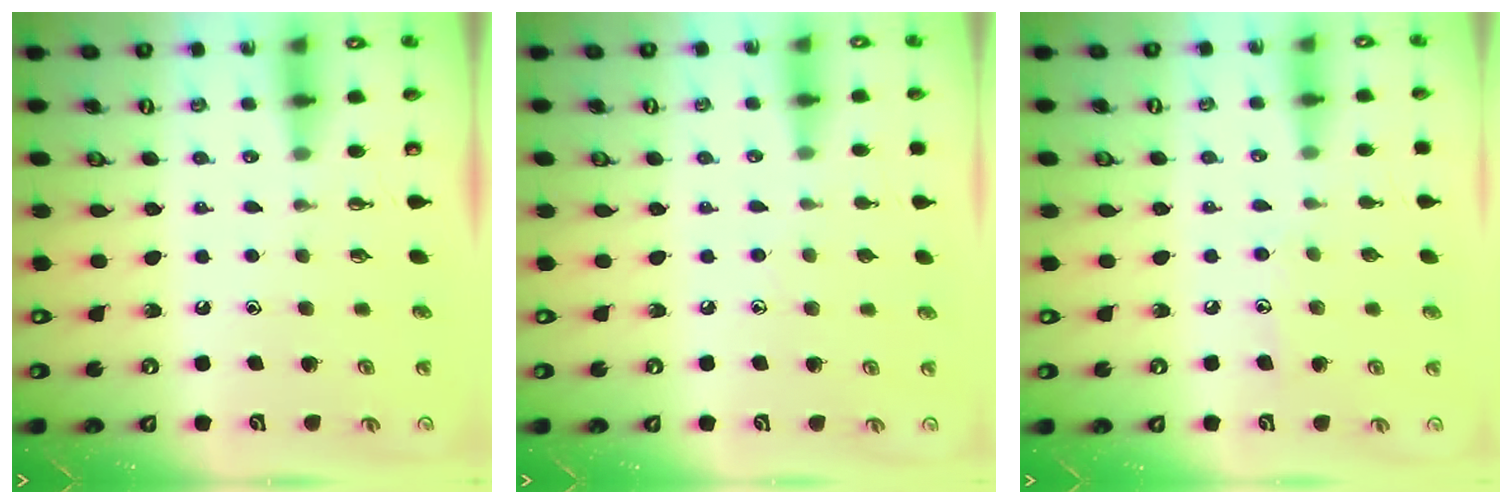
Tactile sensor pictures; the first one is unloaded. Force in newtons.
{"total": 3.7, "press": 3.7, "slide": 0.5}
{"total": 6.0, "press": 6.0, "slide": 0.5}